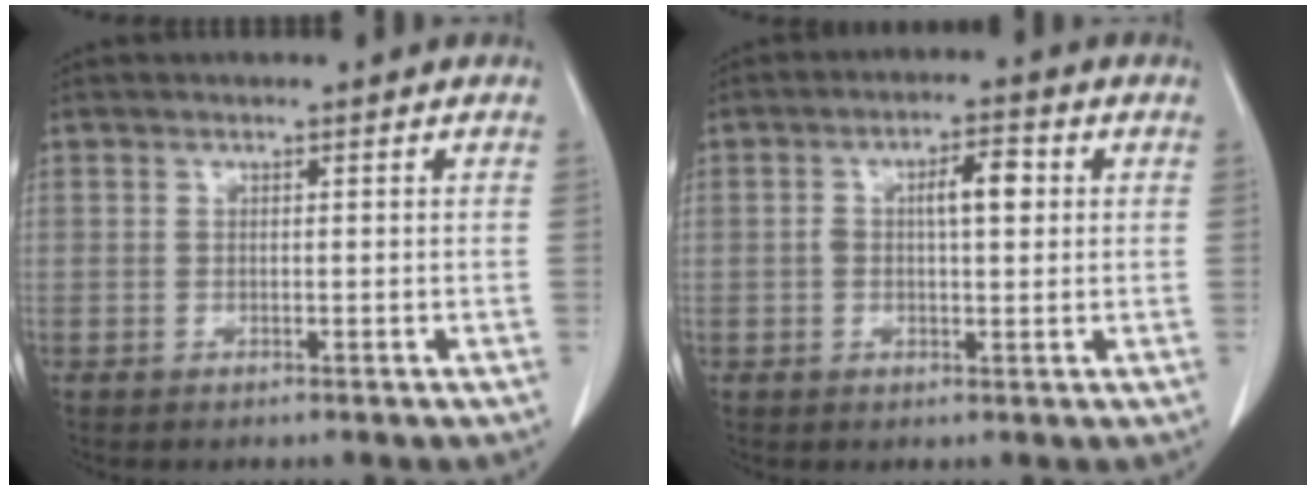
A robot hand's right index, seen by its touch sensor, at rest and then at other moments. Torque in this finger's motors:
{"motor_torque": [0.22, 0.04, 0.14, 0.03]}